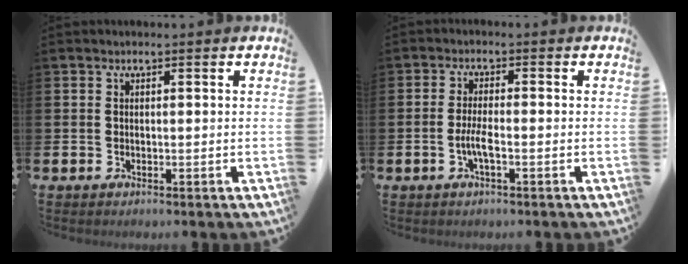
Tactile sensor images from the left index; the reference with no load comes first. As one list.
[{"total": 2.8, "force": [-0.9, 0.6, 2.5], "torque": [-0.054, 0.000, -0.019]}]